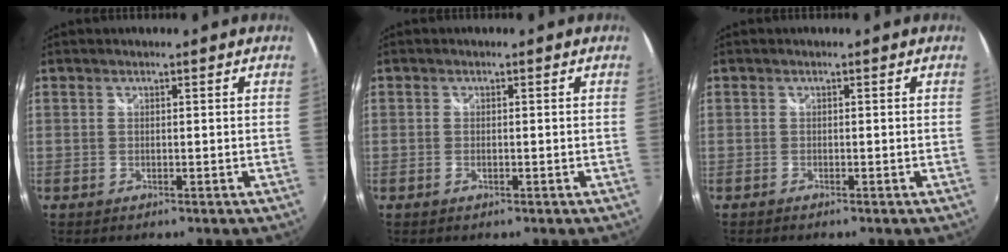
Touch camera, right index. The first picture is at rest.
{"total": 0.7, "force": [-0.3, 0.4, 0.5], "torque": [-0.011, 0.000, -0.004]}
{"total": 0.6, "force": [-0.6, 0.1, 0.2], "torque": [-0.005, -0.003, -0.012]}